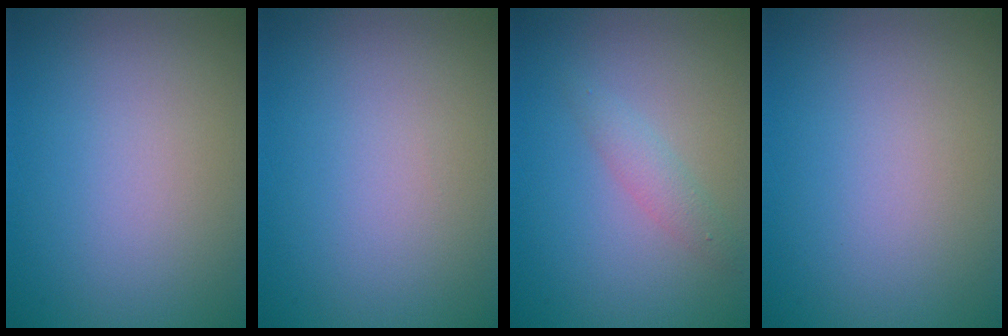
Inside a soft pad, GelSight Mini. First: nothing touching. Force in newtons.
{"total": 0.0}
{"total": 1.6, "press": 1.6, "slide": 0.0}
{"total": 0.0}